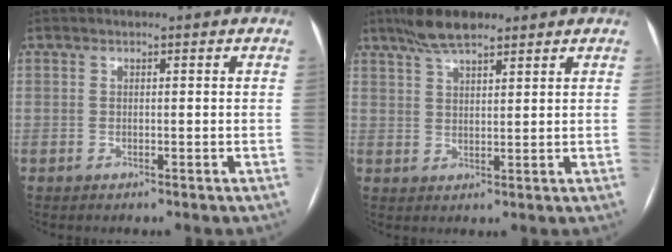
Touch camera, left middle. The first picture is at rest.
{"total": 6.4, "force": [4.9, 1.6, 3.7], "torque": [-0.078, 0.015, 0.088]}